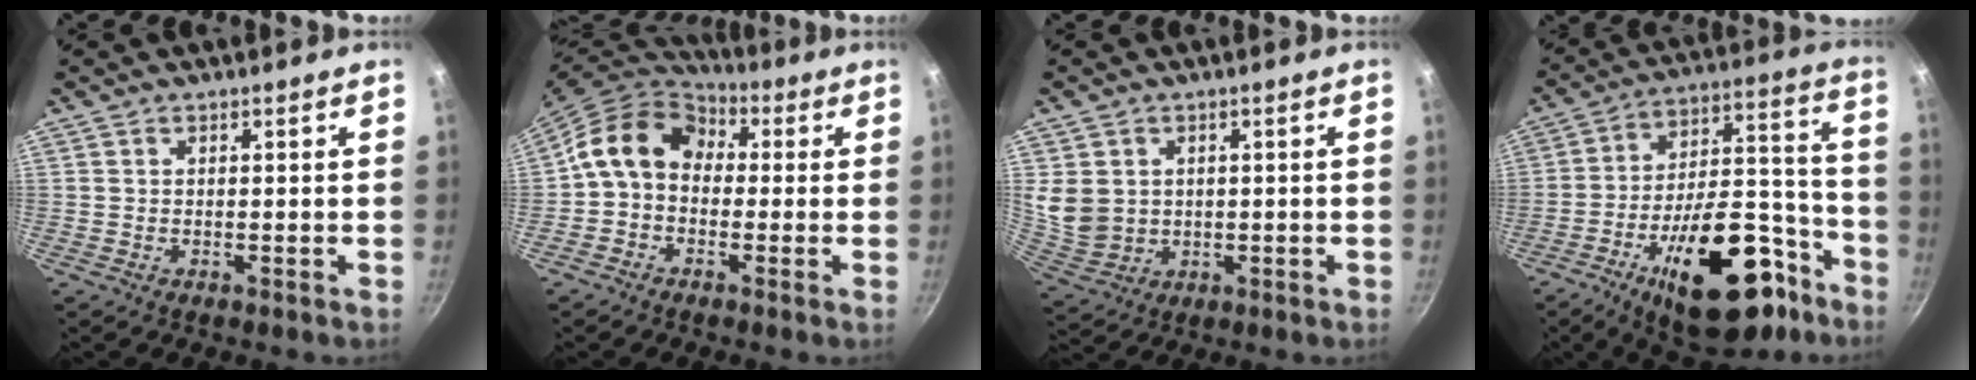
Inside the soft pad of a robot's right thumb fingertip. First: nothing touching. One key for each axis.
{"total": 12.4, "fx": 0.8, "fy": 9.8, "fz": 7.6, "tx": -0.113, "ty": 0.038, "tz": -0.011}
{"total": 7.4, "fx": 1.1, "fy": 6.3, "fz": 3.7, "tx": -0.056, "ty": -0.011, "tz": 0.039}
{"total": 26.0, "fx": -13.6, "fy": 12.3, "fz": 18.5, "tx": -0.223, "ty": 0.091, "tz": -0.193}